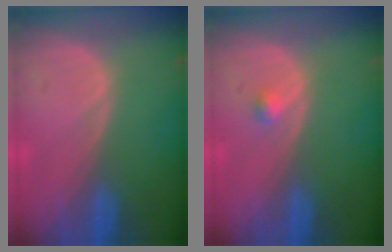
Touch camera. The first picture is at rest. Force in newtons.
{"total": 1.0, "press": 1.0, "slide": 0.1}